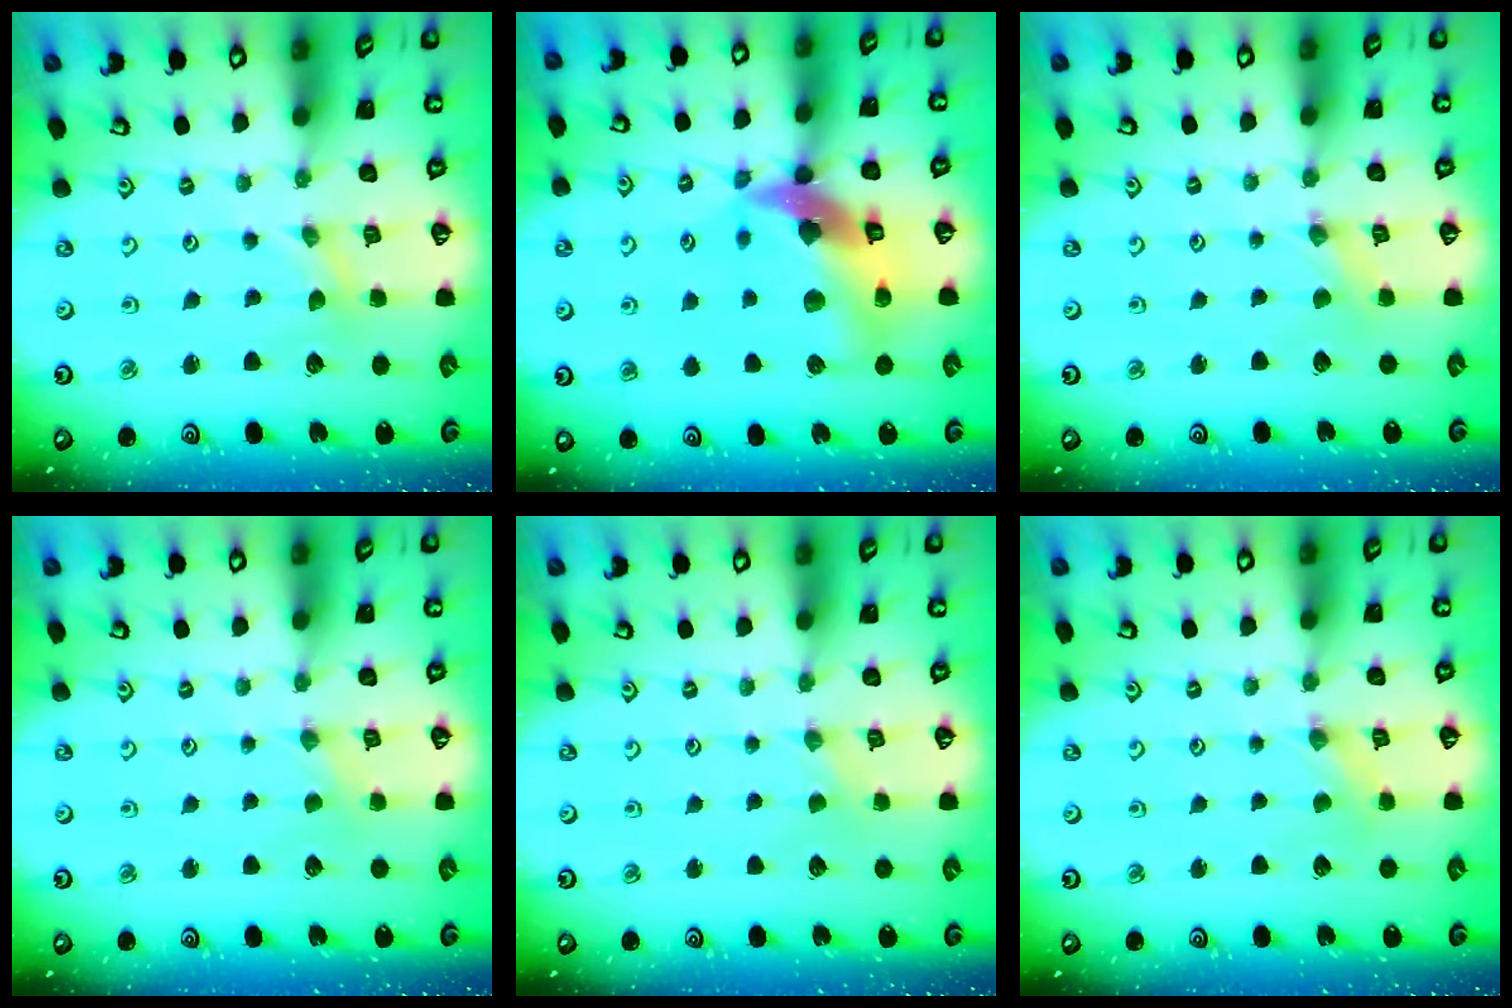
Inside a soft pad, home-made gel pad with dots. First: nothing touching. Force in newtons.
{"total": 16.3, "press": 16.1, "slide": 2.4}
{"total": 0.0}
{"total": 0.0}
{"total": 0.0}
{"total": 0.0}